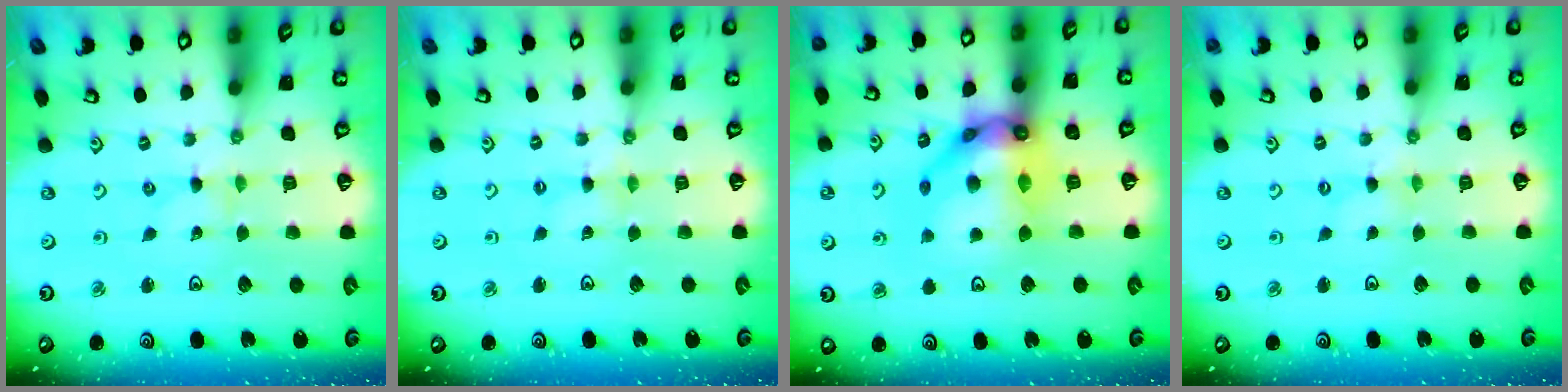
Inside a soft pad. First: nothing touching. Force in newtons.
{"total": 1.1, "press": 1.1, "slide": 0.3}
{"total": 17.4, "press": 17.4, "slide": 1.5}
{"total": 0.0}